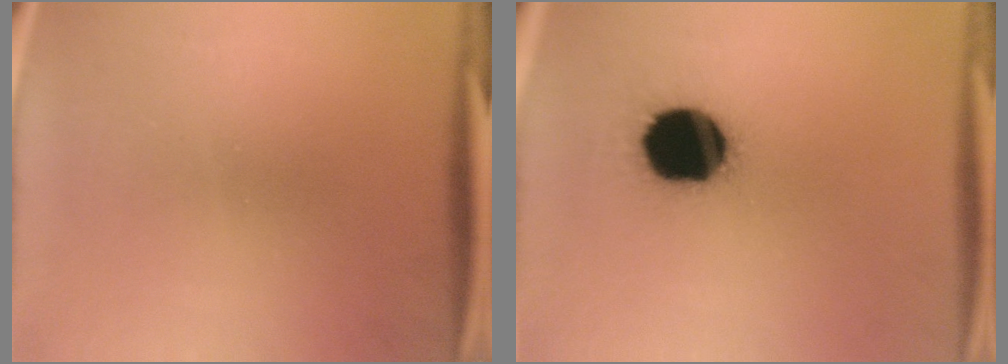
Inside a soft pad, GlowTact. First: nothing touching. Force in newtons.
{"total": 19.9}